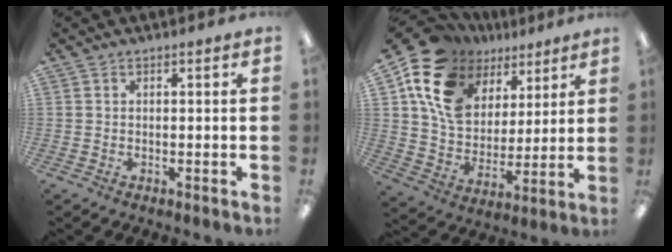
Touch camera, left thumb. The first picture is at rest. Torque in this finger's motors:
{"motor_torque": [0.91, 1.69, 1.11, -1.66, 0.17]}